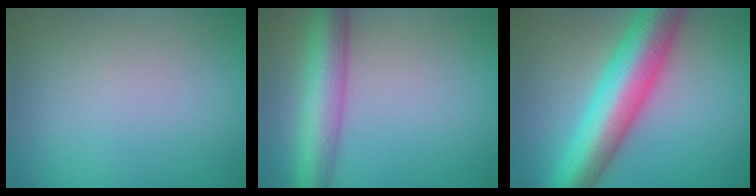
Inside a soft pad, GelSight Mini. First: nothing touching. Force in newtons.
{"total": 6.1, "press": 6.1, "slide": 0.1}
{"total": 10.2, "press": 10.2, "slide": 0.3}